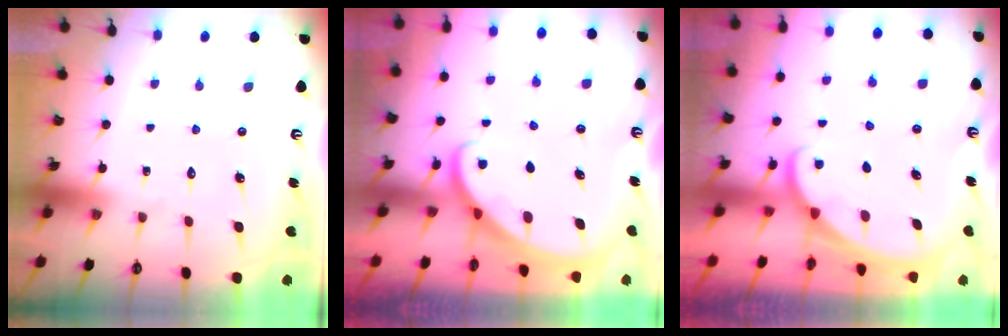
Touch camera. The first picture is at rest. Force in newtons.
{"total": 2.6, "press": 2.6, "slide": 0.3}
{"total": 1.2, "press": 1.2, "slide": 0.0}